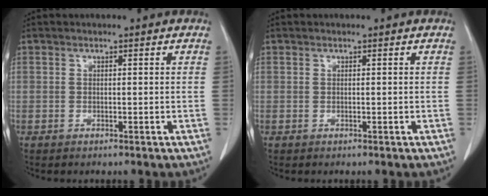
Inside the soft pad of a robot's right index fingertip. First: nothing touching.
{"total": 0.0}